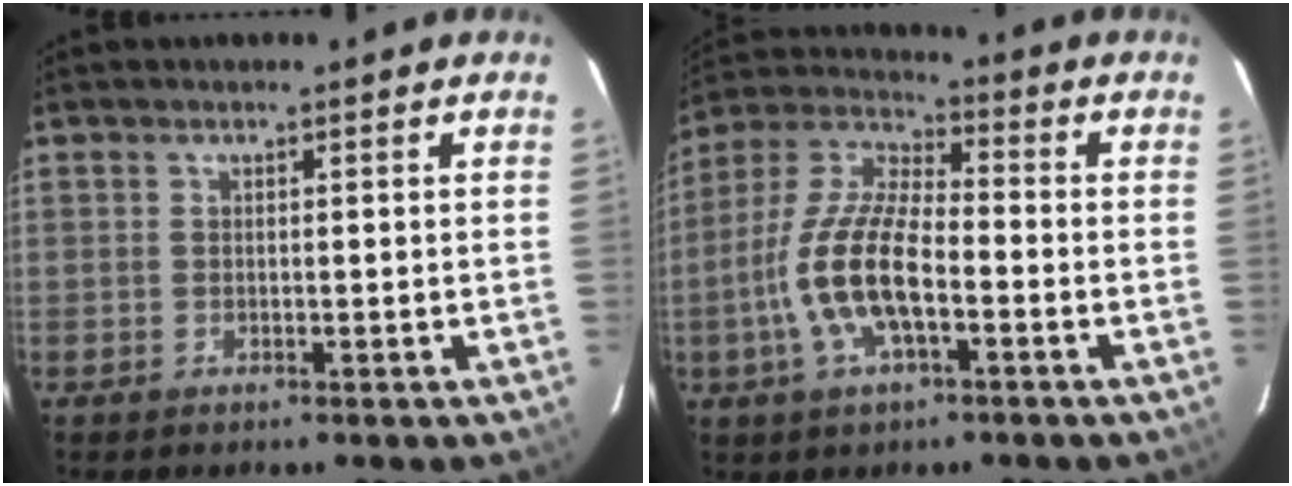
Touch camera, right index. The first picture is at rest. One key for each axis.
{"total": 14.3, "fx": -4.3, "fy": 5.2, "fz": 12.6, "tx": -0.266, "ty": -0.001, "tz": -0.085}